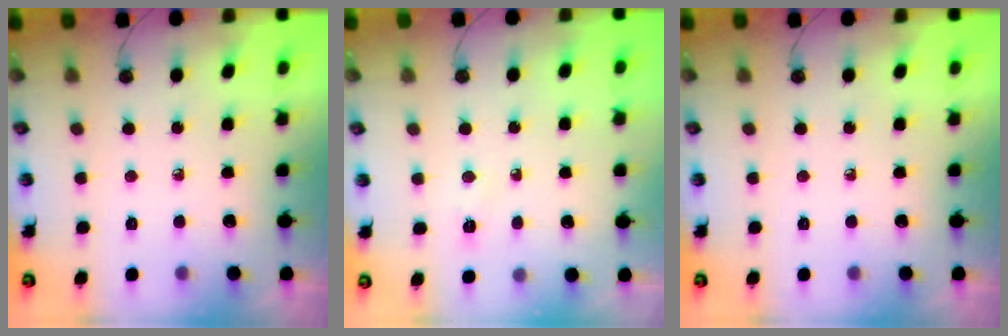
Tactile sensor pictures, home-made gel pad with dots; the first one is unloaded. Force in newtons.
{"total": 4.8, "press": 3.0, "slide": 3.7}
{"total": 0.0}